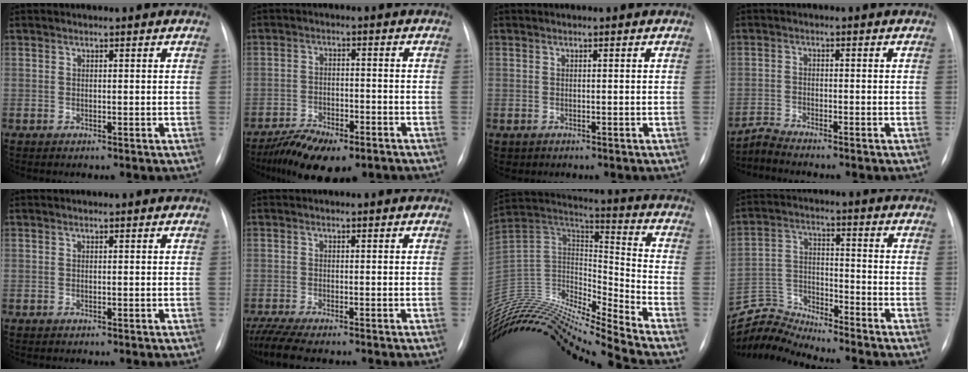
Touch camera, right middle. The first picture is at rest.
{"total": 10.7, "force": [-8.0, 3.8, 6.1], "torque": [-0.102, -0.012, -0.129]}
{"total": 1.4, "force": [-0.8, 1.1, 0.2], "torque": [-0.012, -0.001, -0.005]}
{"total": 3.0, "force": [-2.8, -1.0, -0.5], "torque": [0.007, -0.021, -0.057]}
{"total": 0.0}
{"total": 9.9, "force": [-8.3, 2.6, 4.9], "torque": [-0.091, -0.010, -0.127]}
{"total": 24.2, "force": [-22.9, -0.5, 7.9], "torque": [-0.164, 0.019, -0.394]}
{"total": 8.1, "force": [-7.9, -1.5, -1.4], "torque": [0.019, 0.023, -0.148]}